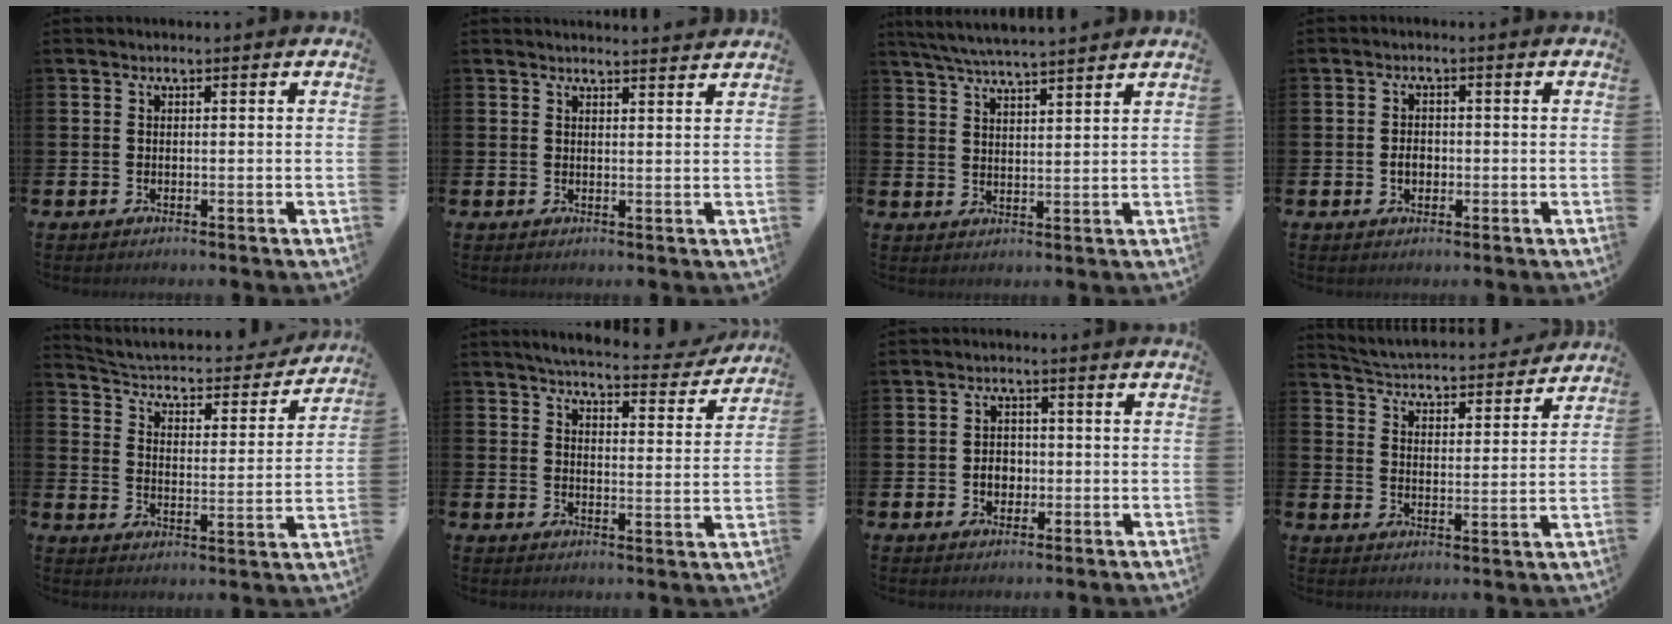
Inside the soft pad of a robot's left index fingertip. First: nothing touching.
{"total": 2.1, "force": [2.1, 0.0, -0.1], "torque": [0.011, -0.017, 0.035]}
{"total": 5.6, "force": [5.4, -0.1, 1.3], "torque": [-0.040, -0.025, 0.097]}
{"total": 2.0, "force": [-0.5, 1.5, 1.3], "torque": [-0.014, 0.001, -0.013]}
{"total": 3.8, "force": [3.4, 1.3, 1.1], "torque": [-0.046, -0.035, 0.047]}
{"total": 5.1, "force": [4.8, 0.8, 1.5], "torque": [-0.032, -0.036, 0.078]}
{"total": 2.8, "force": [-0.6, 2.3, 1.6], "torque": [-0.013, -0.003, -0.019]}
{"total": 4.6, "force": [4.5, 0.6, 0.2], "torque": [-0.030, -0.042, 0.074]}